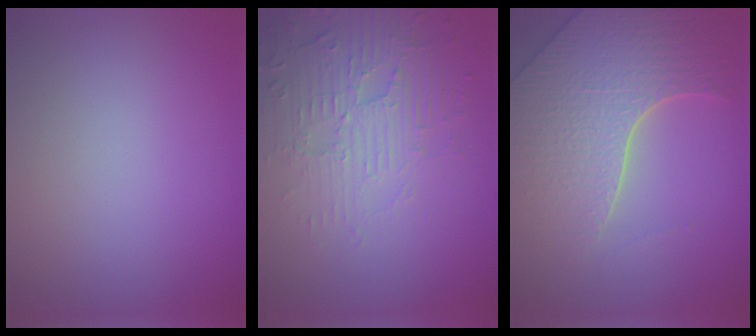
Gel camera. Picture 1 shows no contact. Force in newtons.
{"total": 4.3, "press": 3.8, "slide": 2.0}
{"total": 7.0, "press": 5.6, "slide": 4.2}